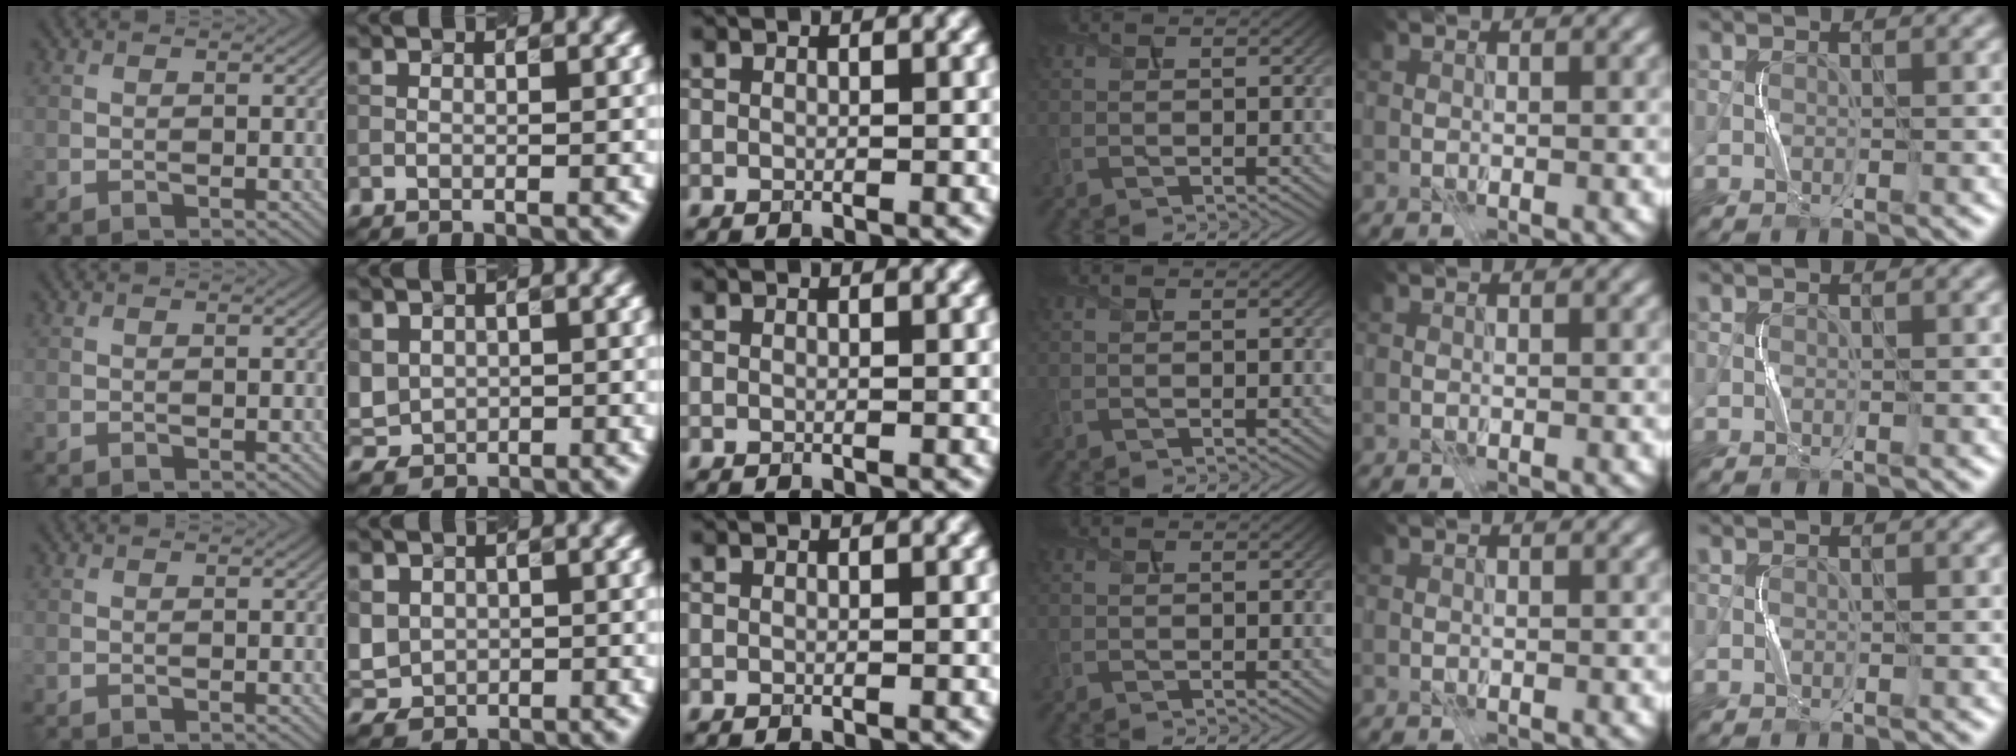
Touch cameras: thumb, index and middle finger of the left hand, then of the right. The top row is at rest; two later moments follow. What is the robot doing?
{"motion": "press", "object": "toy piano key"}